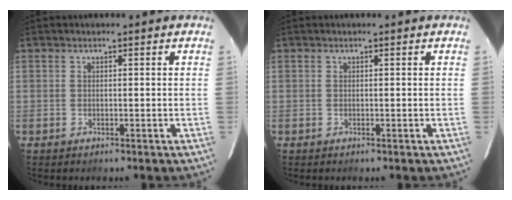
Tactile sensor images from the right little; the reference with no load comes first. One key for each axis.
{"total": 0.0}